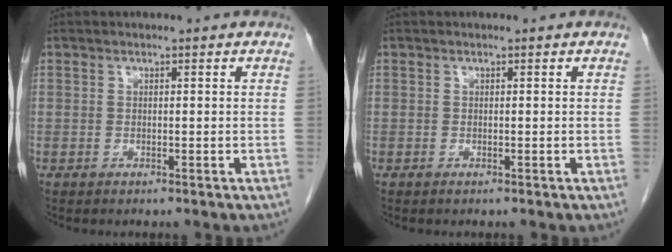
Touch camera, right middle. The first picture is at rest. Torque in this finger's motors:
{"motor_torque": [-0.15, 0.17, -0.09, -0.01]}